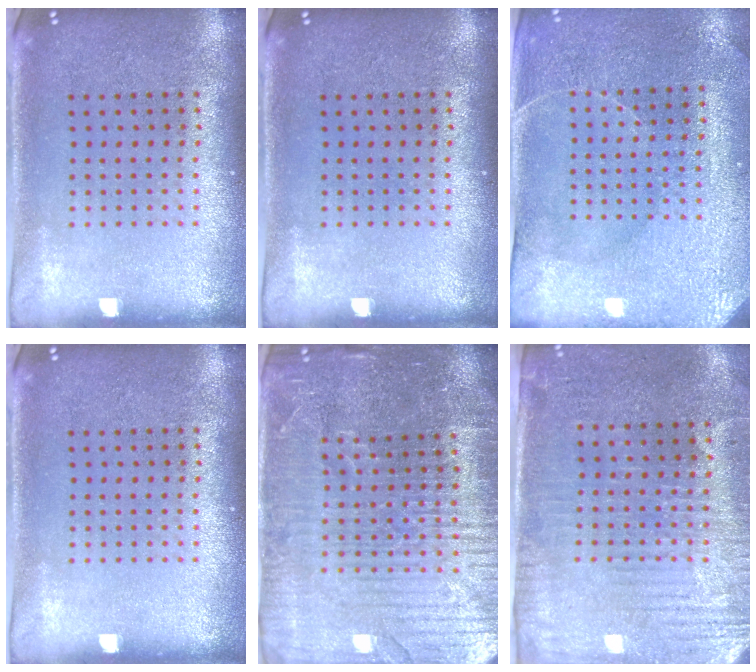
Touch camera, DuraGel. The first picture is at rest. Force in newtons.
{"total": 0.0}
{"total": 3.0, "press": 2.9, "slide": 0.3}
{"total": 0.0}
{"total": 5.1, "press": 4.7, "slide": 2.0}
{"total": 3.1, "press": 2.8, "slide": 1.4}